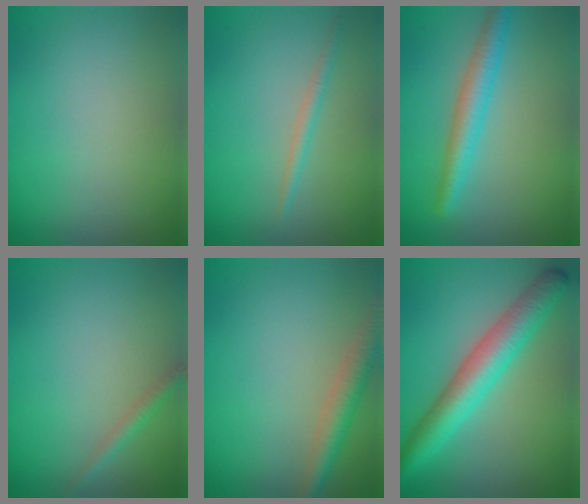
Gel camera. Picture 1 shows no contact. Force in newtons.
{"total": 1.2, "press": 1.2, "slide": 0.0}
{"total": 3.4, "press": 3.4, "slide": 0.1}
{"total": 1.2, "press": 1.2, "slide": 0.1}
{"total": 3.5, "press": 3.5, "slide": 0.1}
{"total": 5.8, "press": 5.8, "slide": 0.1}